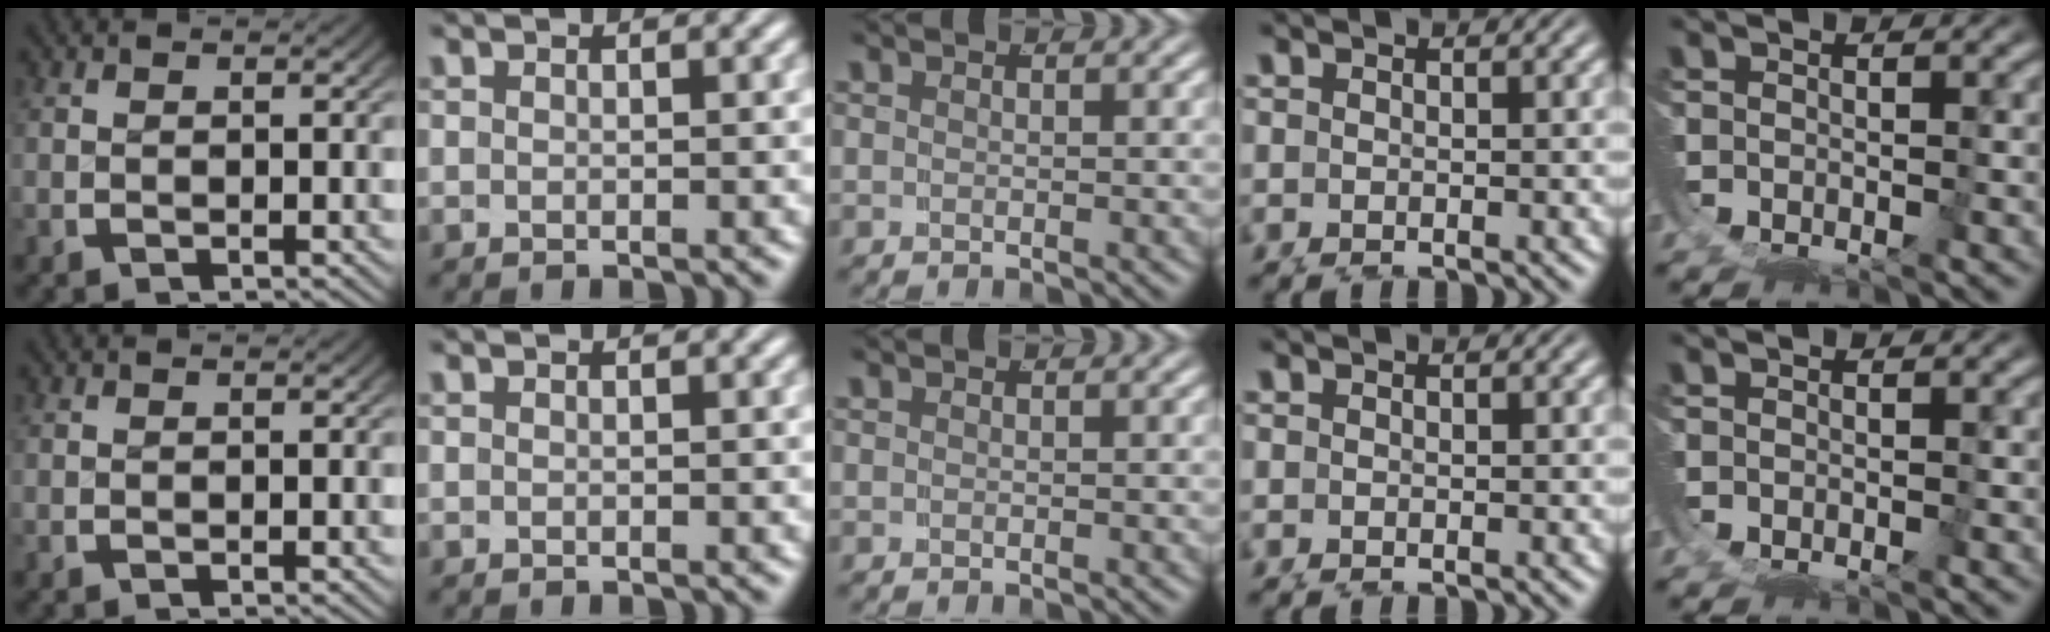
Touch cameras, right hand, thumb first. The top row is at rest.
{}